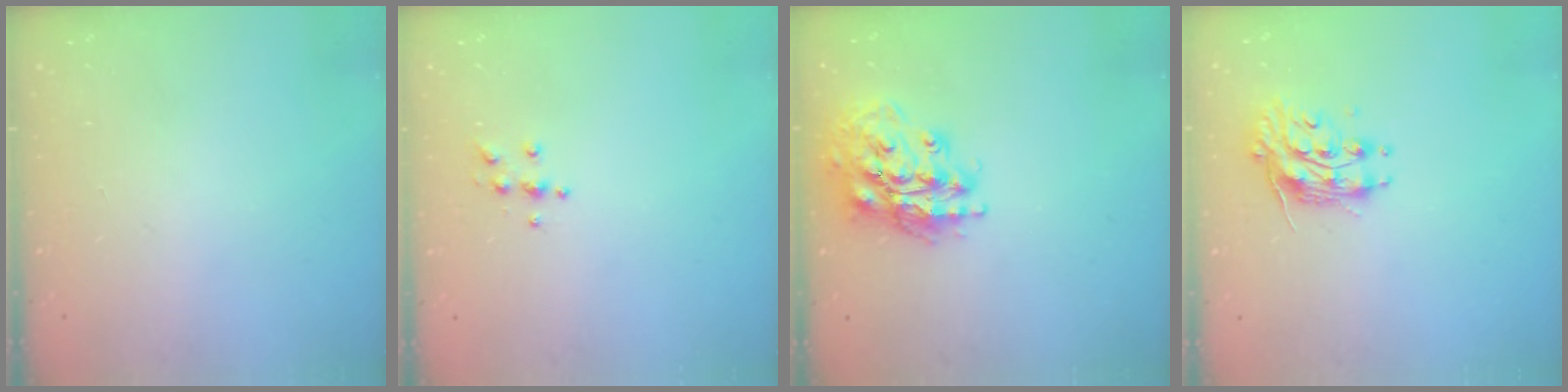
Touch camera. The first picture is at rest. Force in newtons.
{"total": 4.3, "press": 4.3, "slide": 0.6}
{"total": 17.4, "press": 17.3, "slide": 2.4}
{"total": 10.9, "press": 10.9, "slide": 0.5}